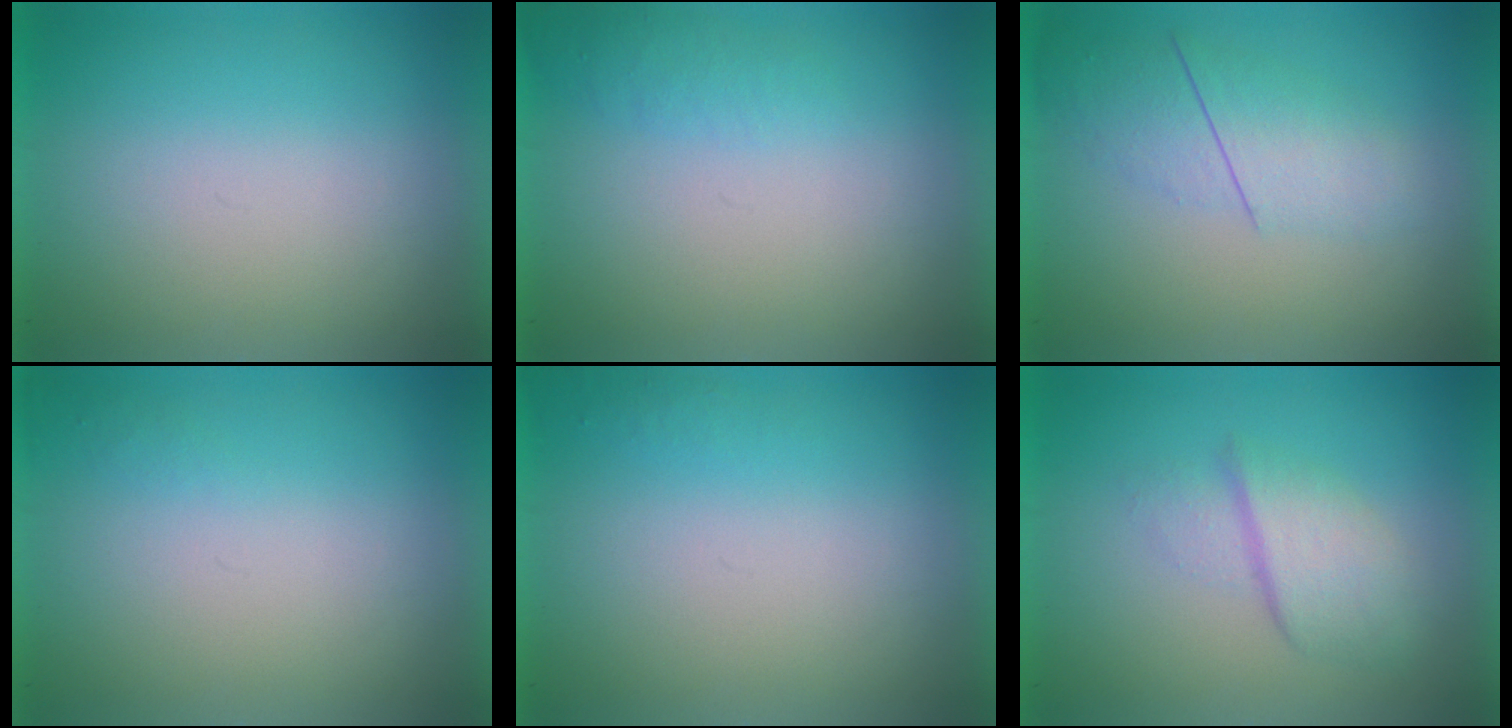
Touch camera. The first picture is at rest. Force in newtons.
{"total": 1.3}
{"total": 2.3}
{"total": 1.1}
{"total": 1.0}
{"total": 2.7}